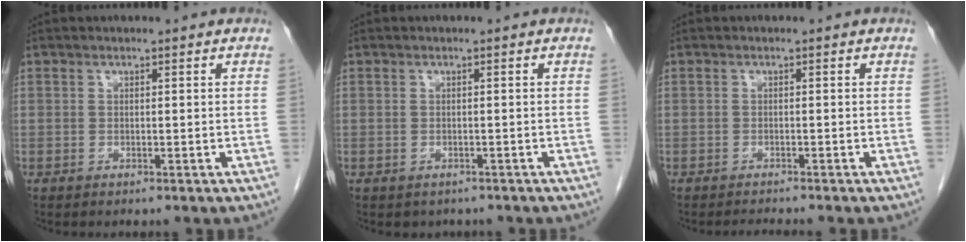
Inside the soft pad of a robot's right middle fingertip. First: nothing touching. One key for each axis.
{"total": 1.9, "fx": -1.6, "fy": 1.1, "fz": 0.3, "tx": -0.008, "ty": -0.001, "tz": -0.018}
{"total": 1.5, "fx": -1.3, "fy": -0.6, "fz": 0.2, "tx": -0.011, "ty": -0.008, "tz": -0.021}